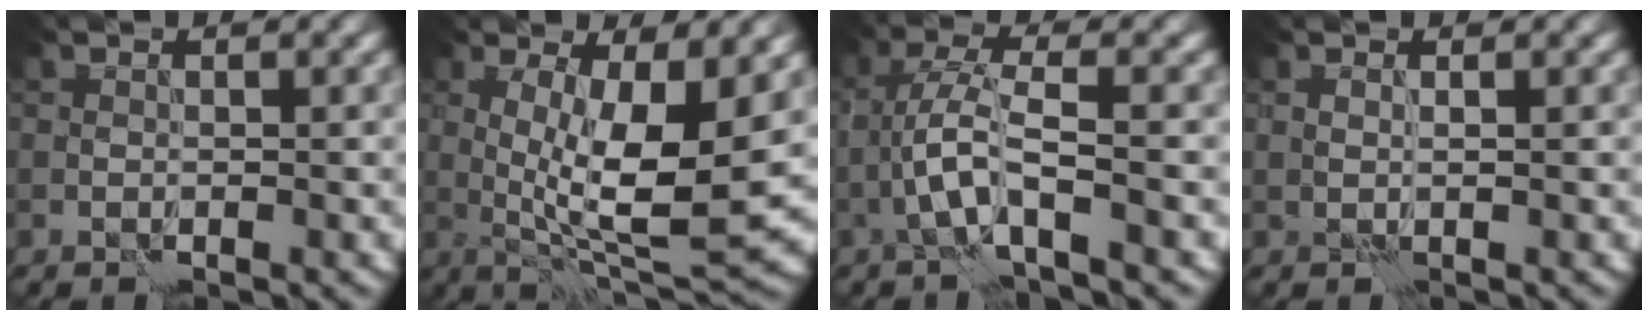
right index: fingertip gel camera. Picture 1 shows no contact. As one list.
[{"total": 9.1, "force": [0.9, 2.2, 8.8], "torque": [-0.144, -0.017, 0.025]}, {"total": 4.0, "force": [-1.4, 0.6, 3.7], "torque": [-0.073, 0.009, -0.031]}, {"total": 0.6, "force": [0.5, 0.0, 0.3], "torque": [-0.008, -0.006, 0.012]}]